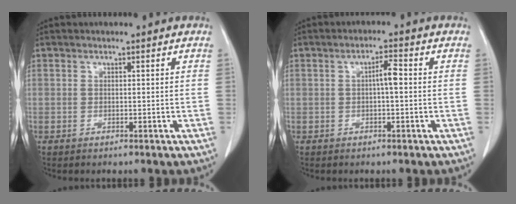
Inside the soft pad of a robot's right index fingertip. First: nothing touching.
{"total": 2.7, "force": [0.0, 0.4, 2.6], "torque": [-0.046, 0.005, -0.001]}